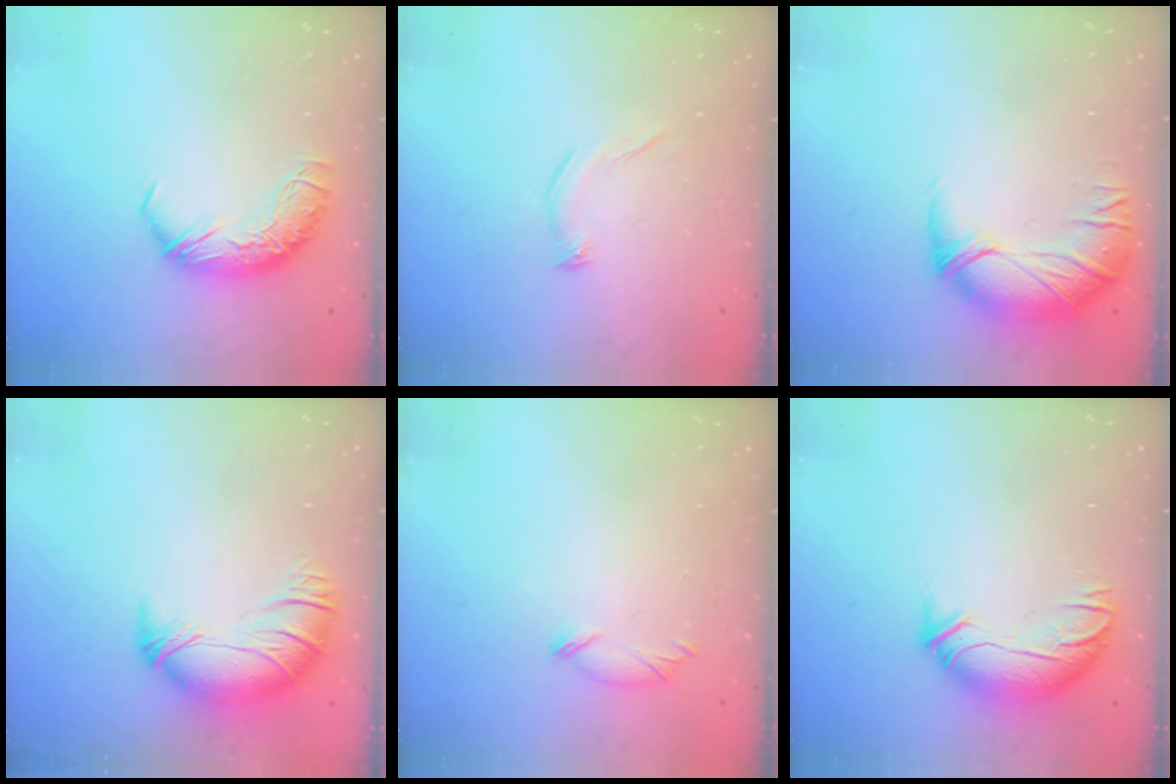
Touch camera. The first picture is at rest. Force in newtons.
{"total": 5.7, "press": 5.7, "slide": 0.6}
{"total": 2.9, "press": 0.7, "slide": 2.8}
{"total": 2.8, "press": 0.9, "slide": 2.6}
{"total": 7.4, "press": 7.4, "slide": 0.5}
{"total": 3.4, "press": 2.1, "slide": 2.7}